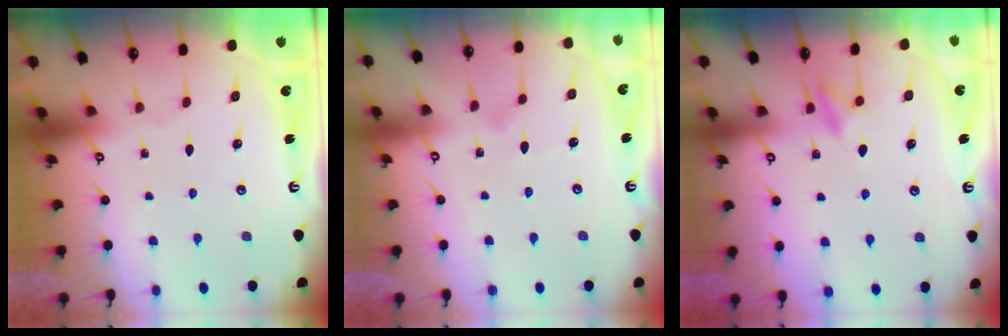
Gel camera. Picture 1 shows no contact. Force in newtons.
{"total": 6.3, "press": 6.3, "slide": 0.3}
{"total": 9.5, "press": 9.4, "slide": 1.5}